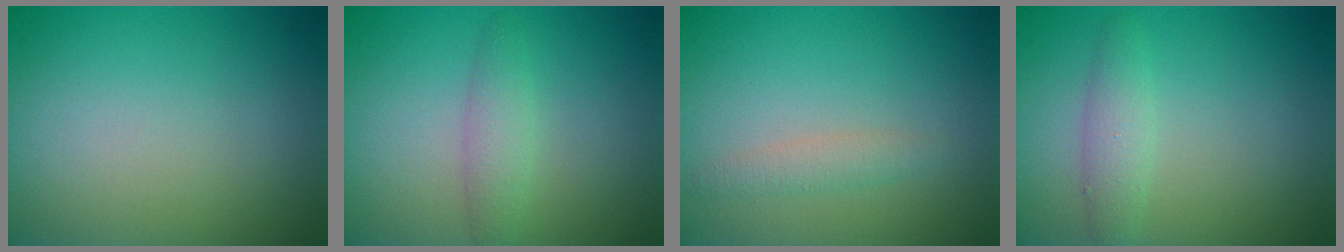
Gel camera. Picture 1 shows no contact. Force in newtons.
{"total": 1.9, "press": 1.9, "slide": 0.0}
{"total": 1.4, "press": 1.4, "slide": 0.0}
{"total": 1.9, "press": 1.9, "slide": 0.1}